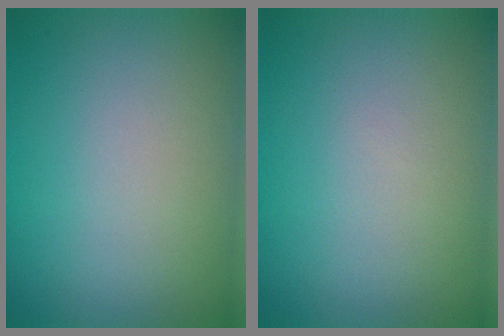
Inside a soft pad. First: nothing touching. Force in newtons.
{"total": 0.0}